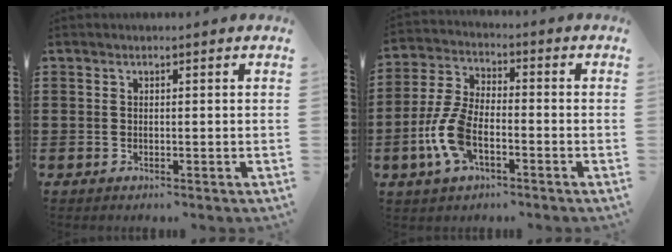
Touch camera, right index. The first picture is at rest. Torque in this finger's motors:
{"motor_torque": [2.14, 0.00, 0.67, 0.21]}